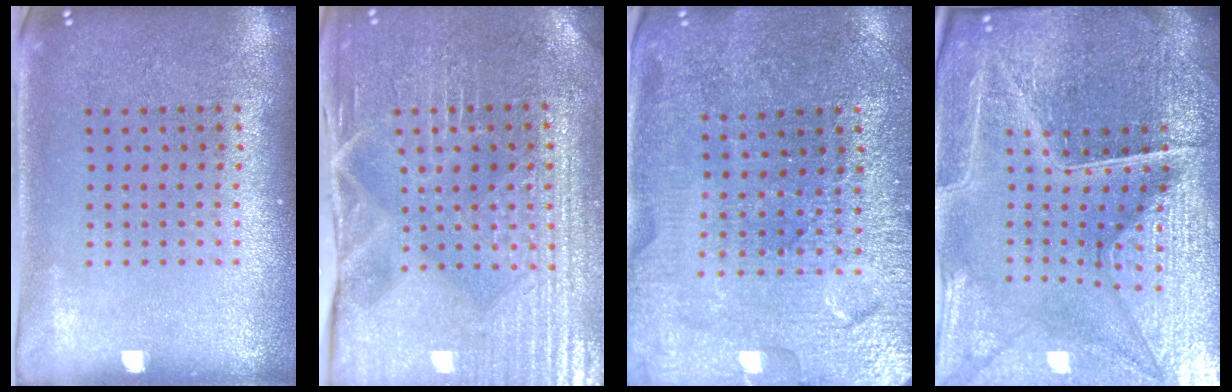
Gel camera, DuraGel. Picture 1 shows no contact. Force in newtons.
{"total": 4.2, "press": 4.1, "slide": 0.9}
{"total": 3.2, "press": 3.2, "slide": 0.1}
{"total": 5.5, "press": 5.1, "slide": 2.0}